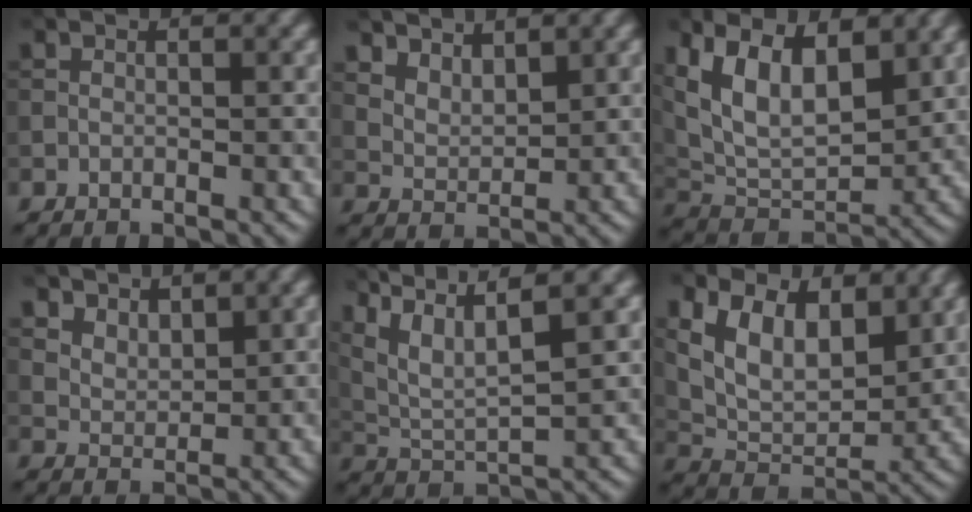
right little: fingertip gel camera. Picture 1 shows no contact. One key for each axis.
{"total": 3.6, "fx": 2.8, "fy": 1.6, "fz": 1.5, "tx": -0.039, "ty": -0.008, "tz": 0.058}
{"total": 10.1, "fx": 4.0, "fy": 5.4, "fz": 7.6, "tx": -0.148, "ty": 0.002, "tz": 0.068}
{"total": 3.5, "fx": 2.6, "fy": 1.9, "fz": 1.4, "tx": -0.039, "ty": -0.013, "tz": 0.061}
{"total": 8.8, "fx": 6.0, "fy": 2.3, "fz": 6.0, "tx": -0.130, "ty": 0.026, "tz": 0.089}
{"total": 7.8, "fx": 3.0, "fy": 4.9, "fz": 5.3, "tx": -0.100, "ty": -0.013, "tz": 0.052}